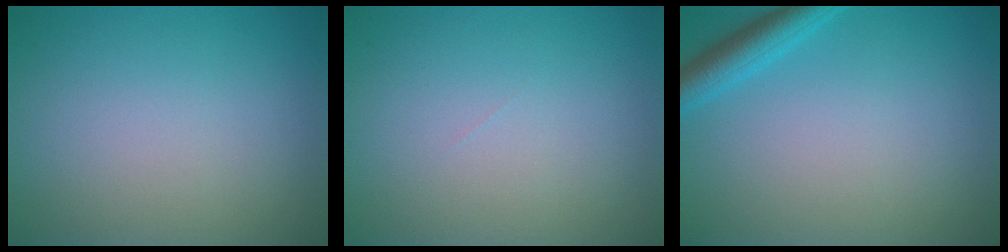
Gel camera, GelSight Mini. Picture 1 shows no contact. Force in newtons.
{"total": 0.0}
{"total": 2.8, "press": 2.8, "slide": 0.2}